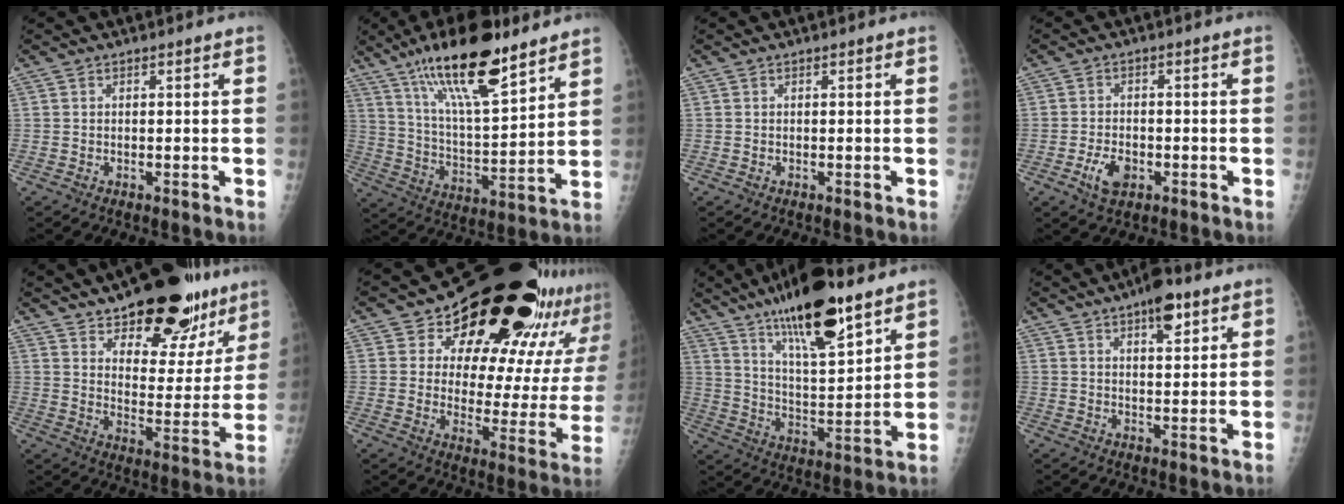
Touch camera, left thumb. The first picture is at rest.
{"total": 19.8, "force": [13.3, 5.5, 13.6], "torque": [-0.215, -0.060, 0.237]}
{"total": 0.0}
{"total": 4.9, "force": [-1.9, 3.2, 3.2], "torque": [-0.053, 0.004, -0.031]}
{"total": 23.2, "force": [15.9, 10.4, 13.5], "torque": [-0.140, -0.071, 0.232]}
{"total": 28.9, "force": [20.6, 12.2, 16.1], "torque": [-0.189, -0.108, 0.269]}
{"total": 20.0, "force": [13.3, 5.5, 14.0], "torque": [-0.218, -0.062, 0.230]}
{"total": 7.3, "force": [4.3, 2.8, 5.2], "torque": [-0.061, -0.017, 0.060]}